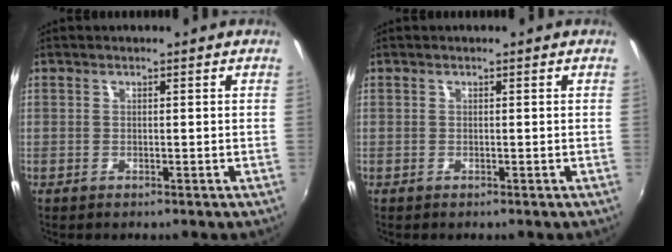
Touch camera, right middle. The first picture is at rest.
{"total": 0.0}